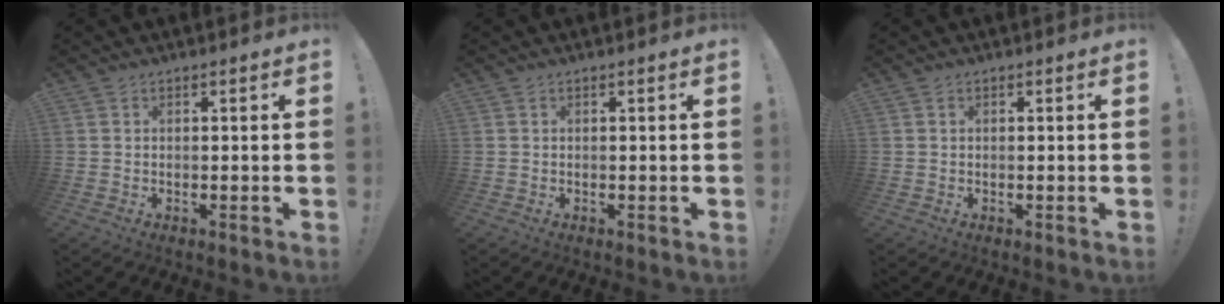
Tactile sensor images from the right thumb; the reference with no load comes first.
{"total": 0.0}
{"total": 0.0}